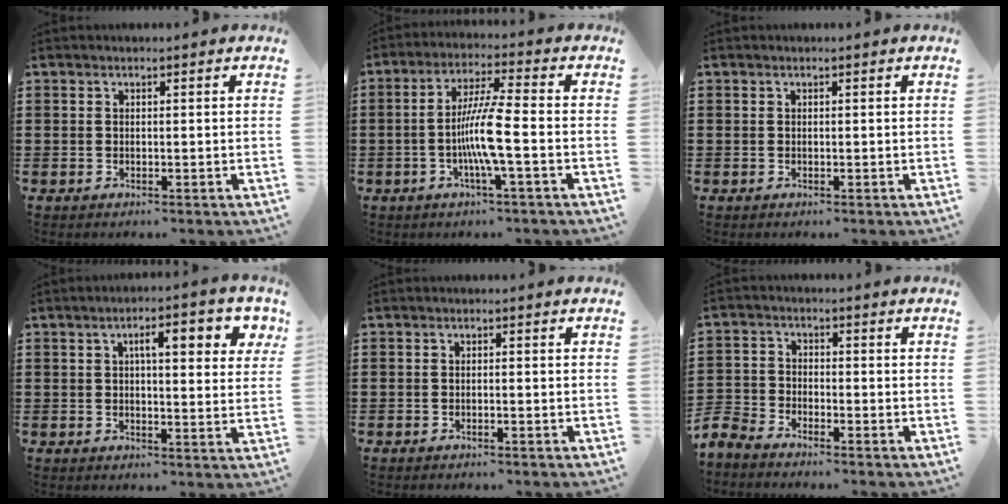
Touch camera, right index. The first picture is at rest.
{"total": 7.9, "force": [-1.9, 0.2, 7.7], "torque": [-0.153, -0.011, -0.043]}
{"total": 0.0}
{"total": 5.8, "force": [2.0, 1.7, 5.2], "torque": [-0.081, 0.001, 0.025]}
{"total": 0.6, "force": [-0.6, 0.0, 0.2], "torque": [-0.006, -0.003, -0.011]}
{"total": 3.6, "force": [-3.6, 0.4, 0.3], "torque": [-0.031, -0.006, -0.083]}